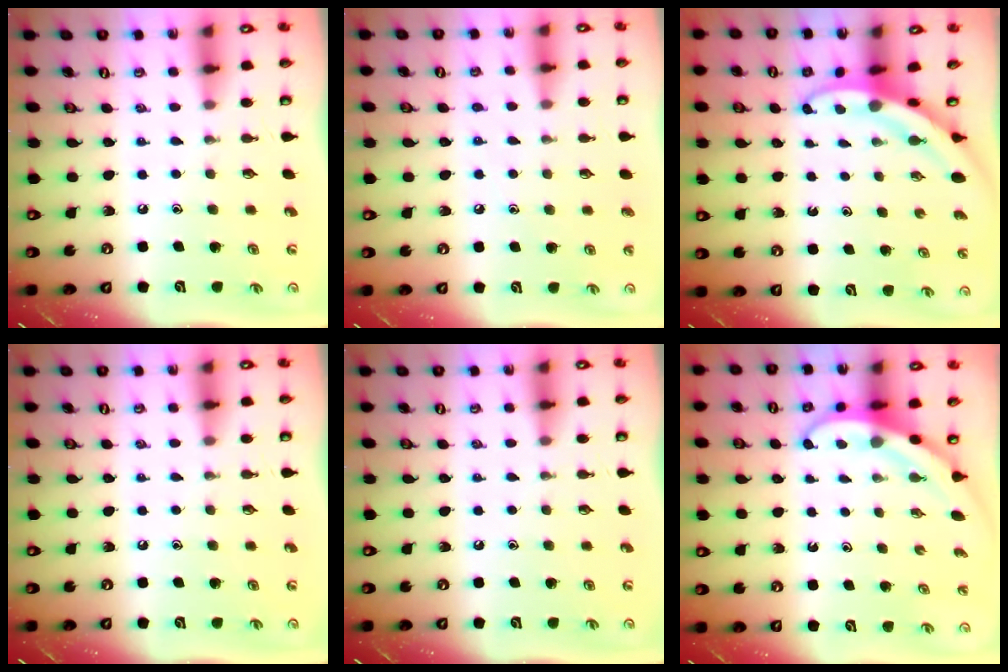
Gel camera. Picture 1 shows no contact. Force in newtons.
{"total": 4.2, "press": 4.2, "slide": 0.5}
{"total": 3.2, "press": 3.2, "slide": 0.3}
{"total": 0.0}
{"total": 0.0}
{"total": 4.0, "press": 3.9, "slide": 0.3}